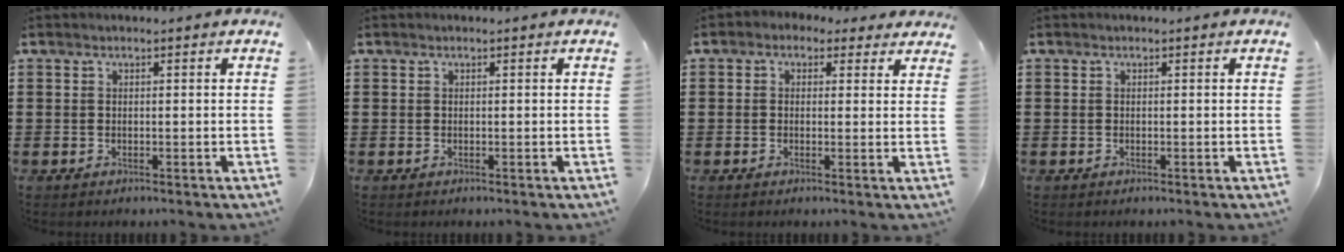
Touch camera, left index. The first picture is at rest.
{"total": 0.0}
{"total": 1.8, "force": [0.9, 1.4, 0.6], "torque": [-0.018, 0.009, 0.015]}
{"total": 0.0}